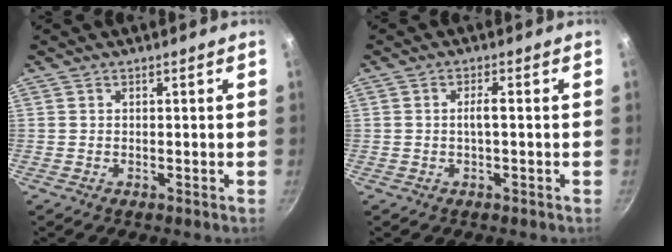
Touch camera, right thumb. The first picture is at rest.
{"total": 2.1, "force": [-0.2, 0.3, 2.1], "torque": [-0.043, 0.010, -0.003]}